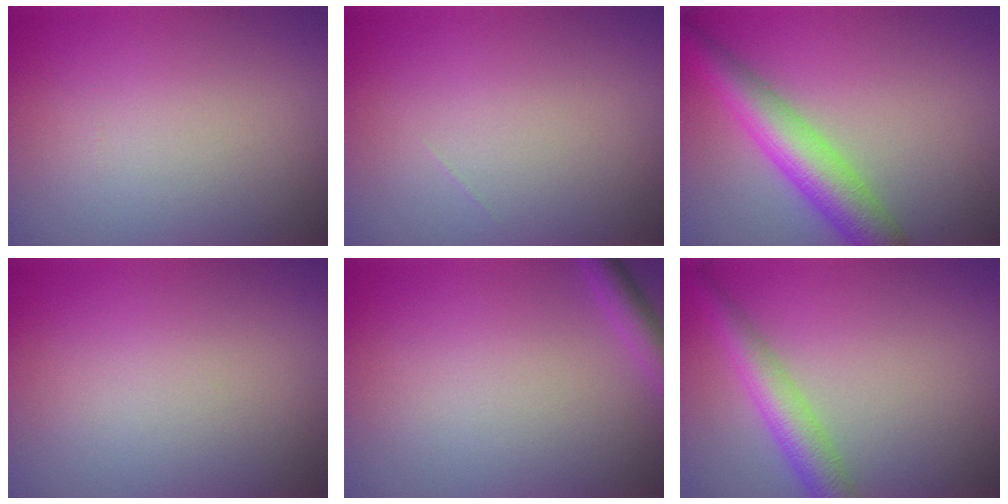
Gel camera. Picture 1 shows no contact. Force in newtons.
{"total": 0.0}
{"total": 6.3, "press": 6.3, "slide": 0.2}
{"total": 0.0}
{"total": 2.1, "press": 2.1, "slide": 0.1}
{"total": 4.5, "press": 4.5, "slide": 0.1}